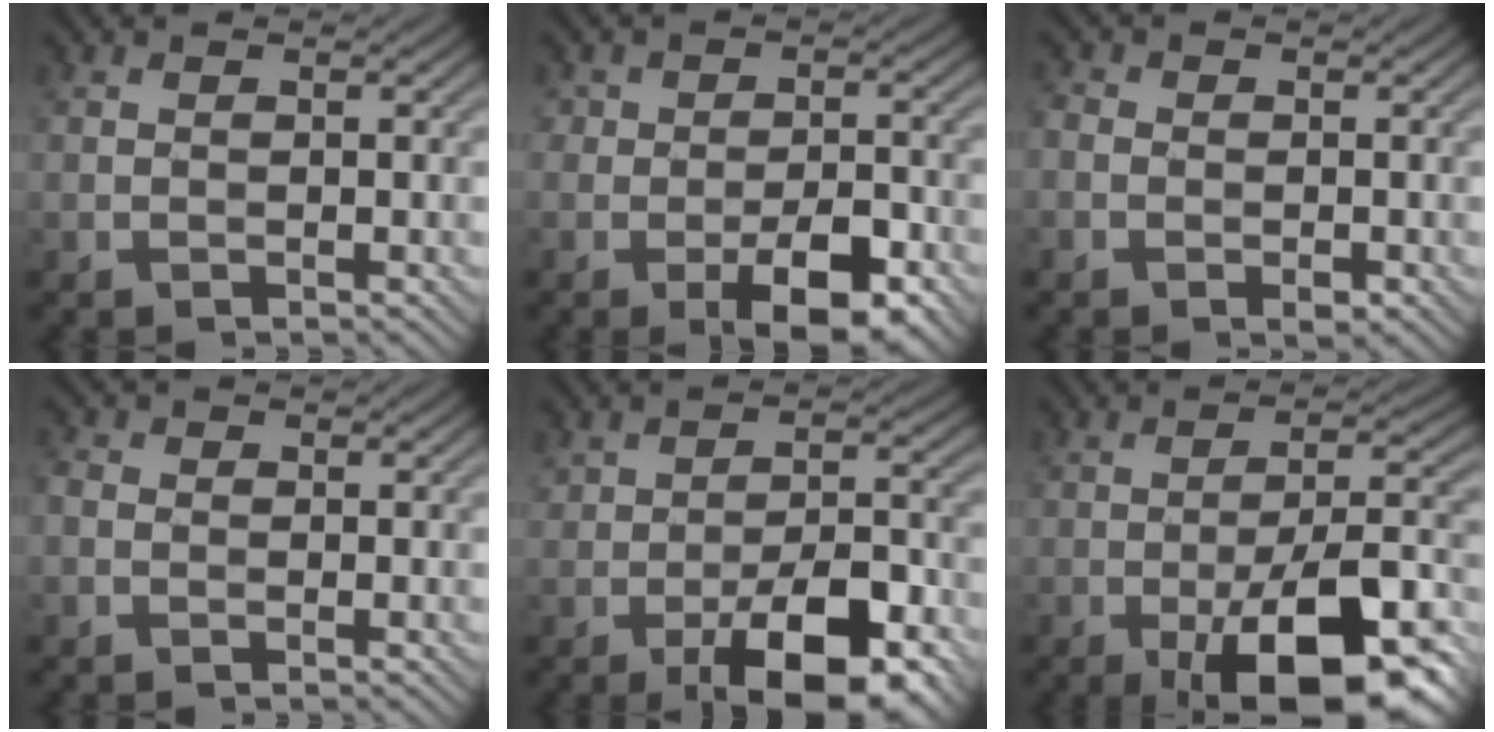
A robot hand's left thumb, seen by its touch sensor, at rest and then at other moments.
{"total": 7.7, "force": [-3.3, 4.1, 5.6], "torque": [-0.075, 0.001, -0.054]}
{"total": 2.9, "force": [-1.1, 2.2, 1.6], "torque": [-0.030, -0.004, -0.023]}
{"total": 1.5, "force": [-0.6, 1.2, 0.7], "torque": [-0.017, 0.000, -0.016]}
{"total": 10.2, "force": [-4.7, 4.1, 8.1], "torque": [-0.121, 0.002, -0.074]}
{"total": 15.6, "force": [-7.6, 5.2, 12.6], "torque": [-0.179, 0.003, -0.128]}